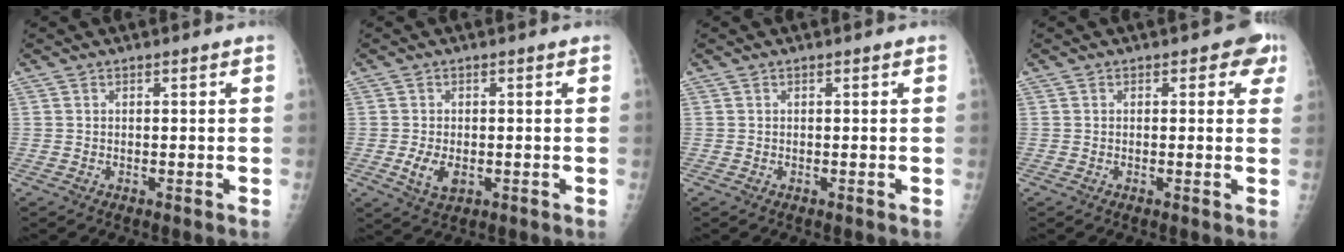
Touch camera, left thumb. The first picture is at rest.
{"total": 4.2, "force": [-0.8, 2.5, 3.2], "torque": [-0.063, -0.008, -0.009]}
{"total": 0.0}
{"total": 3.4, "force": [1.6, 2.1, 2.1], "torque": [0.011, 0.000, 0.008]}